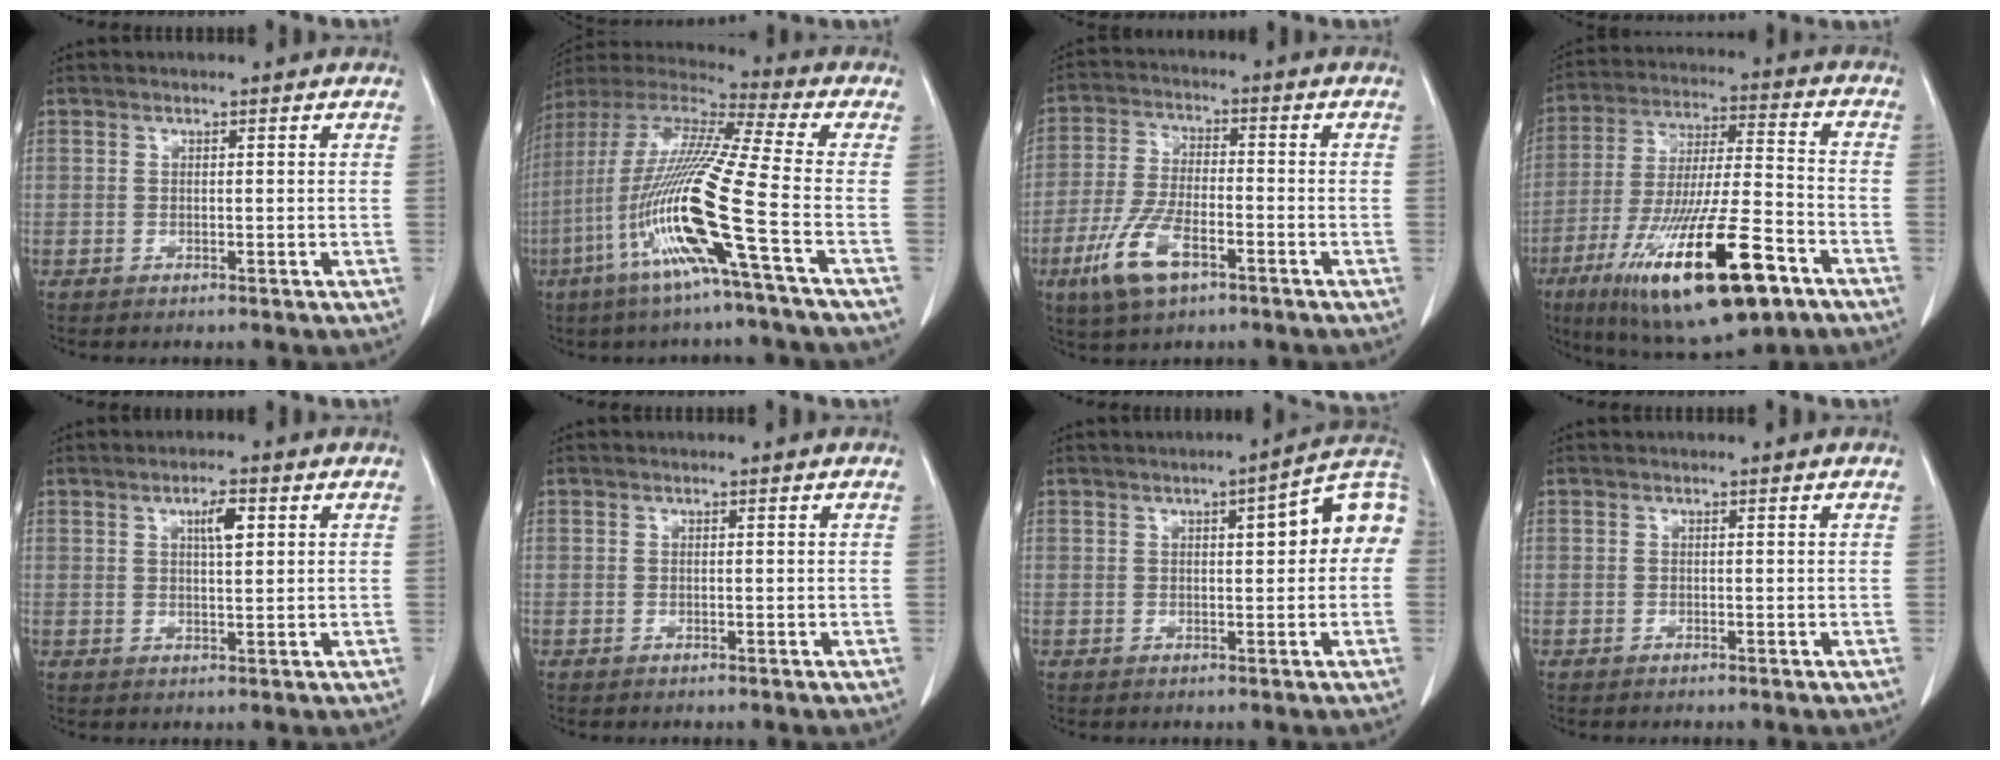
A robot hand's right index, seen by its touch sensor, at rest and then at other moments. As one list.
[{"total": 18.7, "force": [-6.5, -1.2, 17.5], "torque": [-0.361, -0.022, -0.138]}, {"total": 9.5, "force": [-4.9, 3.4, 7.4], "torque": [-0.166, -0.007, -0.090]}, {"total": 22.8, "force": [-11.6, 4.3, 19.2], "torque": [-0.347, -0.033, -0.192]}, {"total": 3.5, "force": [1.3, 0.7, 3.1], "torque": [-0.053, 0.001, 0.022]}, {"total": 0.0}, {"total": 8.9, "force": [1.6, 2.0, 8.5], "torque": [-0.111, 0.033, 0.015]}, {"total": 0.0}]